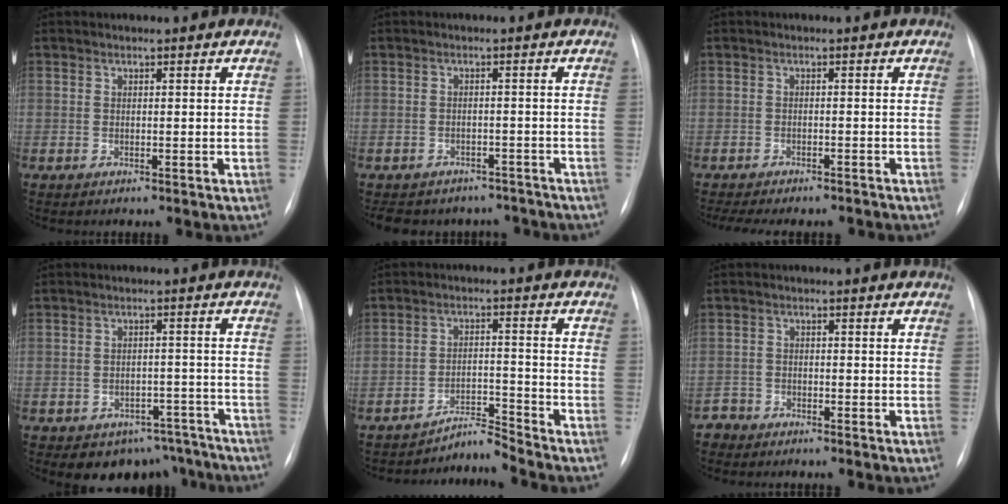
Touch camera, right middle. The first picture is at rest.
{"total": 11.2, "force": [-9.7, 5.3, 1.7], "torque": [-0.029, 0.016, -0.109]}
{"total": 10.9, "force": [-9.7, 2.8, 4.3], "torque": [-0.066, -0.004, -0.121]}
{"total": 9.4, "force": [-7.7, 5.2, 1.2], "torque": [0.013, 0.027, -0.089]}
{"total": 4.5, "force": [-4.1, -1.4, -1.0], "torque": [0.015, 0.000, -0.067]}
{"total": 2.3, "force": [-2.0, 0.8, -0.7], "torque": [0.010, 0.000, -0.042]}